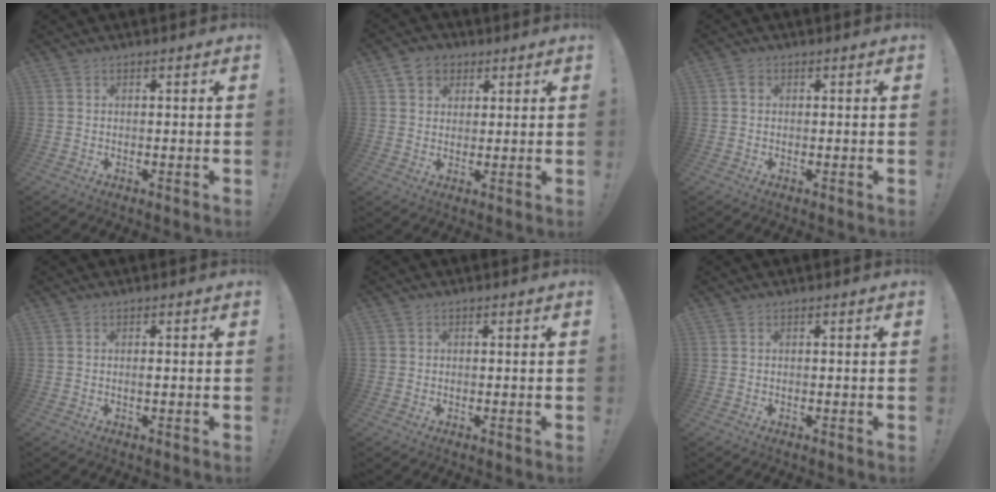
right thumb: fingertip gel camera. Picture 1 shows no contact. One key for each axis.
{"total": 6.2, "fx": 3.0, "fy": 5.0, "fz": 1.9, "tx": -0.028, "ty": -0.007, "tz": 0.059}
{"total": 1.5, "fx": 0.2, "fy": 1.2, "fz": 0.8, "tx": -0.007, "ty": 0.000, "tz": 0.003}
{"total": 0.7, "fx": -0.3, "fy": 0.1, "fz": 0.6, "tx": -0.005, "ty": -0.003, "tz": -0.007}
{"total": 1.1, "fx": 0.0, "fy": 1.1, "fz": 0.3, "tx": -0.005, "ty": 0.004, "tz": -0.001}
{"total": 0.0}